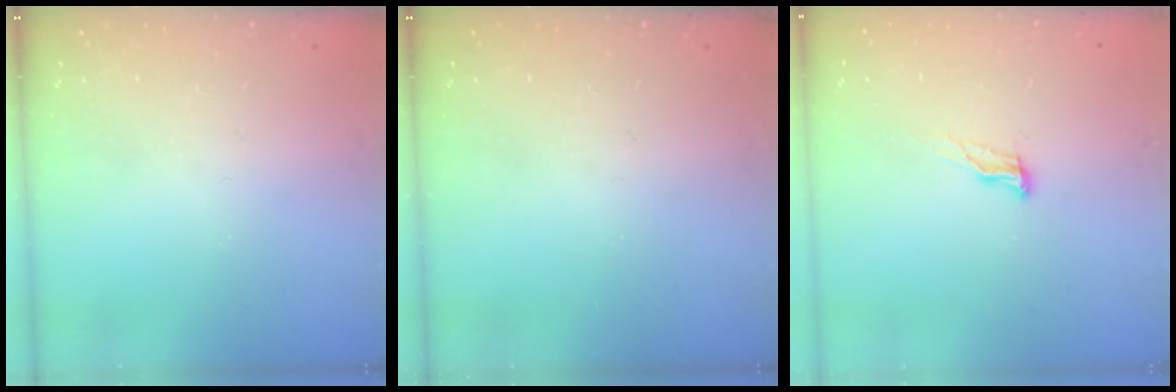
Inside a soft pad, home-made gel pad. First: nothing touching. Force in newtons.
{"total": 0.0}
{"total": 8.0, "press": 7.7, "slide": 2.0}